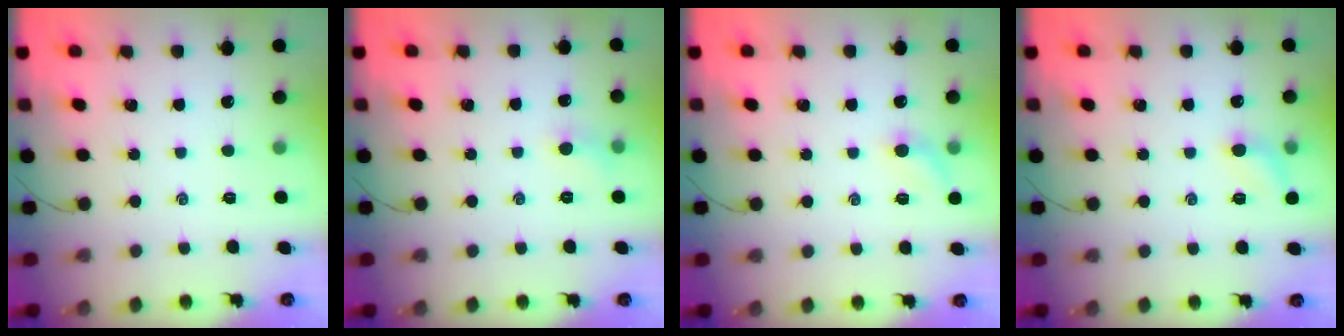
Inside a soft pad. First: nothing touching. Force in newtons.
{"total": 3.8, "press": 3.5, "slide": 1.2}
{"total": 6.1, "press": 5.9, "slide": 1.3}
{"total": 6.5, "press": 6.2, "slide": 1.9}